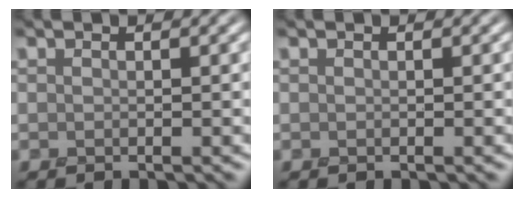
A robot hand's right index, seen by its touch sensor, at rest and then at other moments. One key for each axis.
{"total": 0.0}